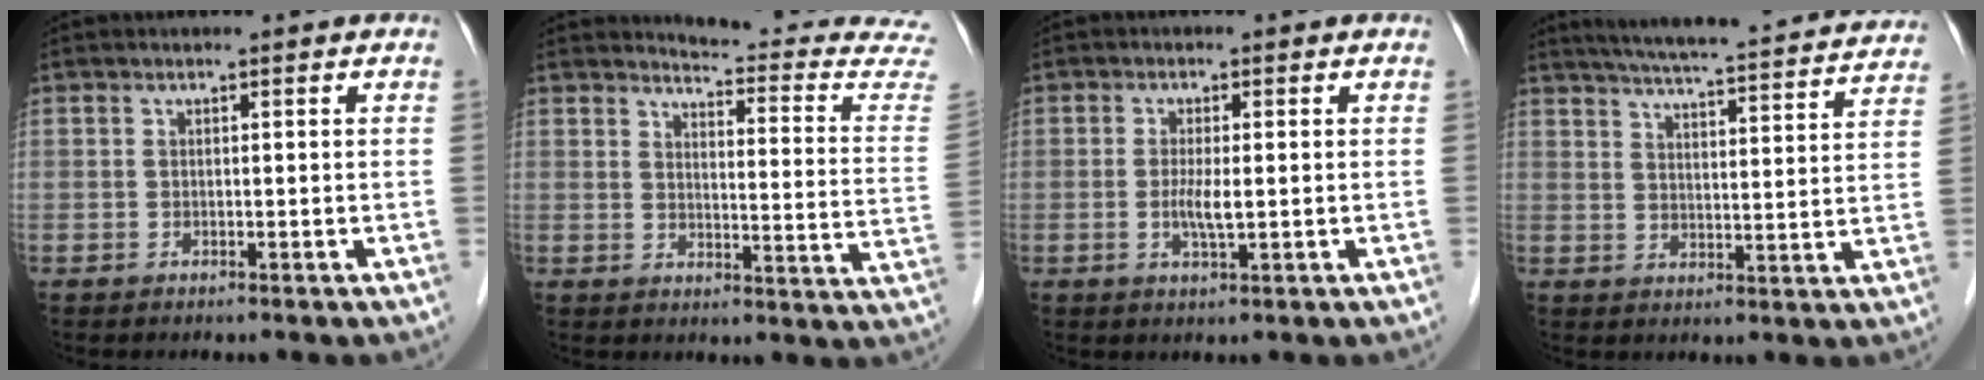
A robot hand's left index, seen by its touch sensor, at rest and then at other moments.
{"total": 16.0, "force": [15.8, 0.1, 2.6], "torque": [-0.024, -0.122, 0.161]}
{"total": 3.0, "force": [-0.3, 0.5, 3.0], "torque": [-0.064, -0.005, -0.005]}
{"total": 23.8, "force": [21.9, 1.7, 9.1], "torque": [-0.145, -0.013, 0.277]}